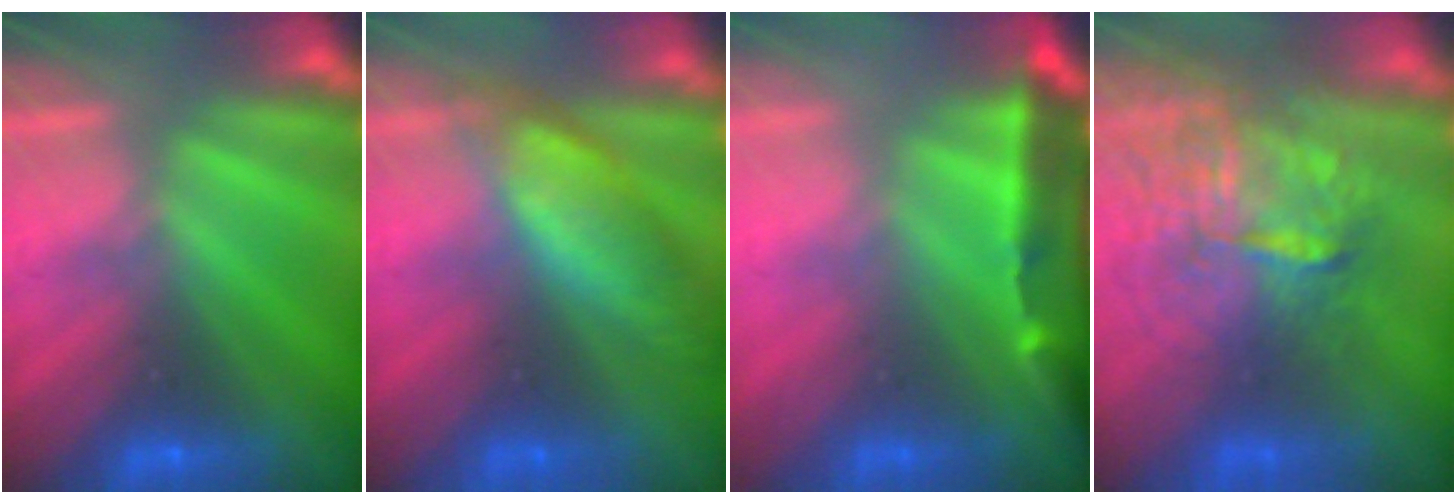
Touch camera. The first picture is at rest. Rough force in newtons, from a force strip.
{"total": 7.4}
{"total": 4.0}
{"total": 7.3}